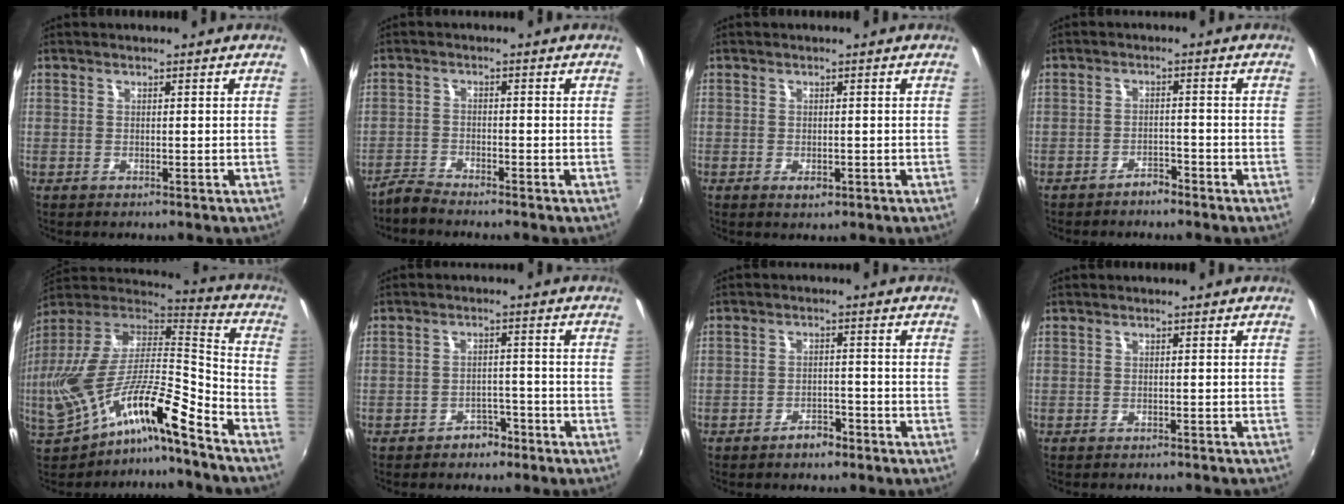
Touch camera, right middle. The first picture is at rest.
{"total": 3.1, "force": [-3.0, 0.1, 0.4], "torque": [-0.016, -0.006, -0.067]}
{"total": 1.8, "force": [-0.7, 1.1, 1.2], "torque": [-0.019, -0.003, -0.010]}
{"total": 2.6, "force": [-2.4, 0.8, 0.7], "torque": [-0.022, 0.004, -0.035]}
{"total": 14.4, "force": [-9.0, 2.8, 10.8], "torque": [-0.180, 0.003, -0.172]}
{"total": 3.7, "force": [-2.9, 2.2, 0.9], "torque": [-0.019, 0.012, -0.037]}
{"total": 3.3, "force": [-2.6, 1.5, 1.4], "torque": [-0.033, 0.004, -0.037]}
{"total": 3.4, "force": [-3.1, 0.8, 1.2], "torque": [-0.028, -0.013, -0.041]}